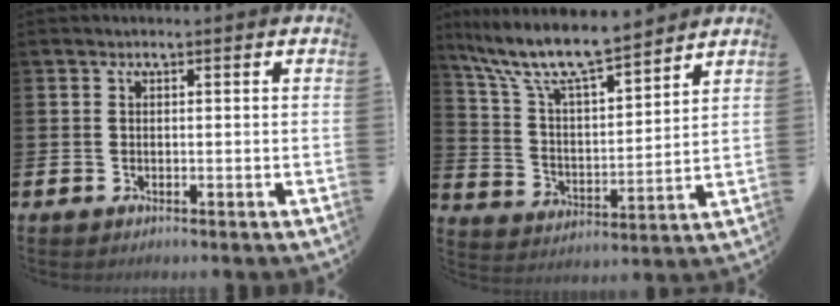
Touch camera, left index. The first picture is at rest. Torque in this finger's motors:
{"motor_torque": [0.45, -0.47, 1.05, 0.21]}